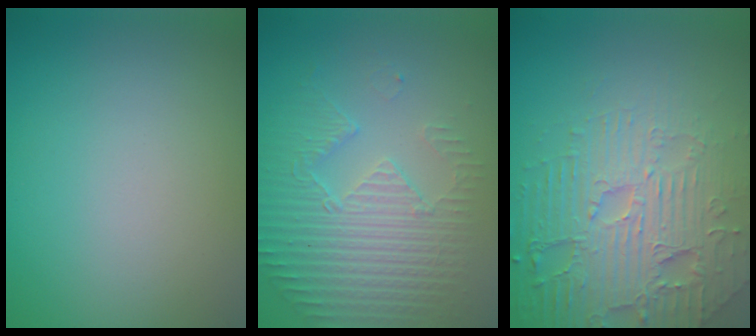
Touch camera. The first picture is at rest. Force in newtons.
{"total": 4.3, "press": 3.4, "slide": 2.6}
{"total": 6.9, "press": 5.3, "slide": 4.4}